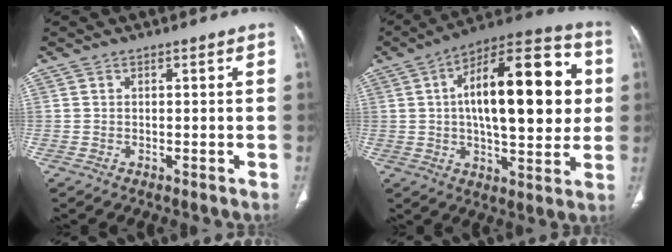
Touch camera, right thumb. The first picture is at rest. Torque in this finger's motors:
{"motor_torque": [-0.53, 1.49, 1.14, 1.03, 0.32]}